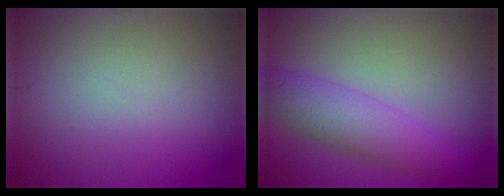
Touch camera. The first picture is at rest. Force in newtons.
{"total": 4.8, "press": 4.8, "slide": 0.1}